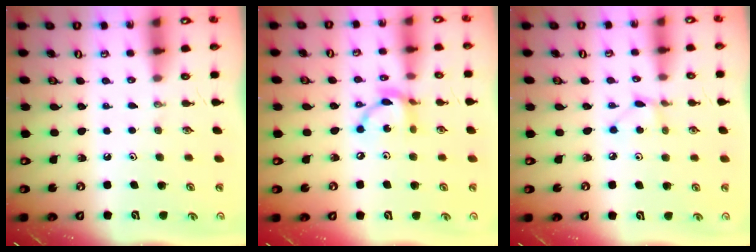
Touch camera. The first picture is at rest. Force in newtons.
{"total": 10.0, "press": 10.0, "slide": 0.6}
{"total": 3.6, "press": 3.6, "slide": 0.3}